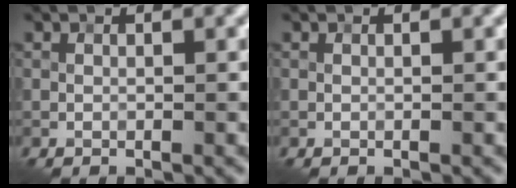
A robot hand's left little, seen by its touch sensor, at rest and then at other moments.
{"total": 0.0}